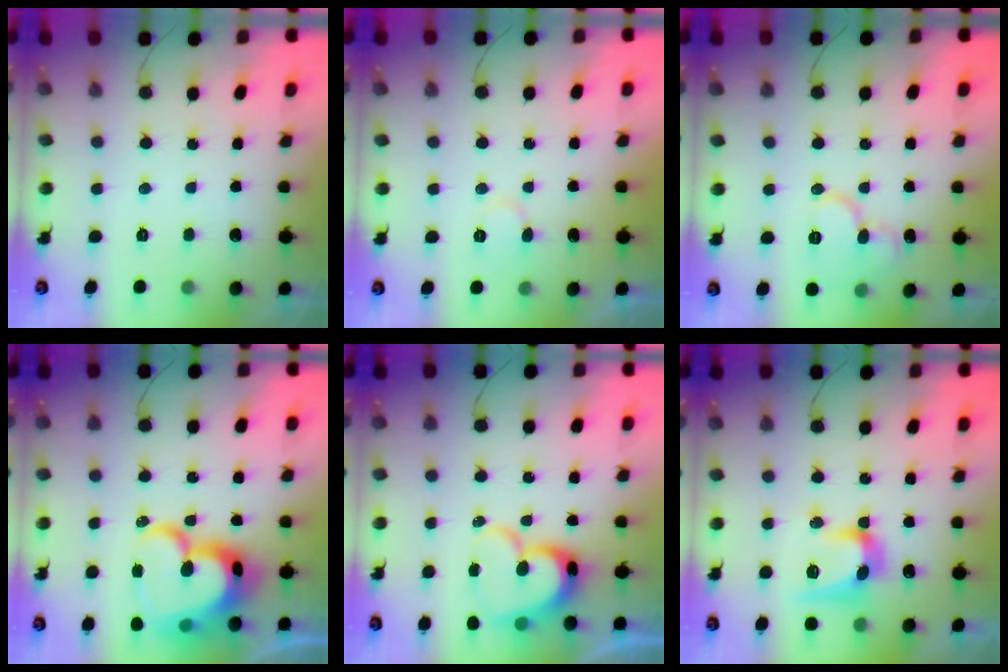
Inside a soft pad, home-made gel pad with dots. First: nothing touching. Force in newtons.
{"total": 5.3, "press": 5.2, "slide": 0.5}
{"total": 11.3, "press": 11.2, "slide": 1.2}
{"total": 24.2, "press": 24.2, "slide": 1.6}
{"total": 14.2, "press": 14.1, "slide": 1.5}
{"total": 12.6, "press": 12.6, "slide": 0.4}